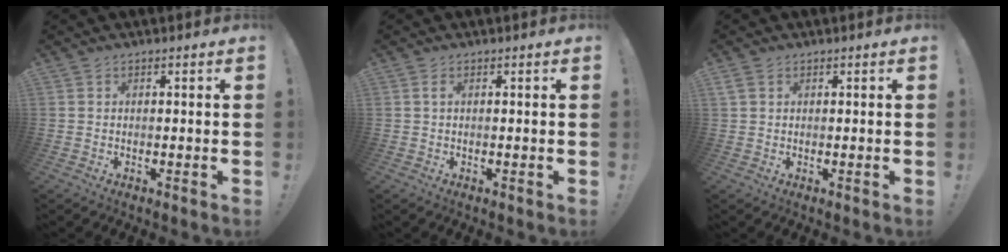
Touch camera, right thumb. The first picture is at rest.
{"total": 1.1, "force": [0.1, 0.0, 1.0], "torque": [-0.025, 0.002, 0.003]}
{"total": 1.9, "force": [1.0, 1.1, 1.2], "torque": [-0.029, 0.006, 0.020]}